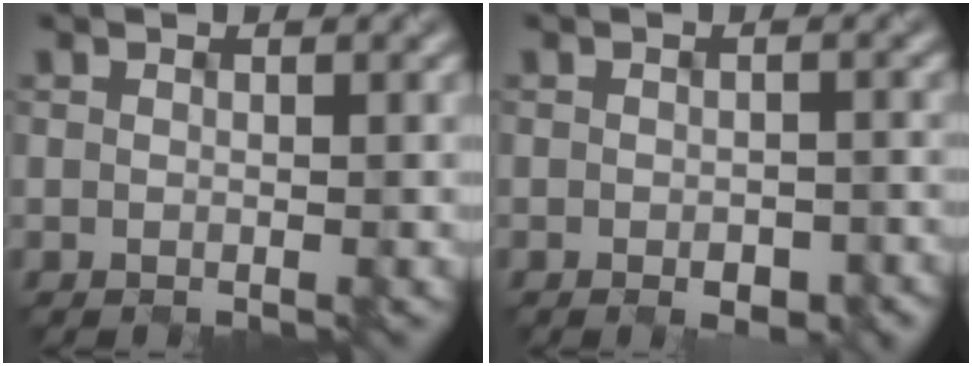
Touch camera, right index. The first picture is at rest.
{"total": 2.7, "force": [-1.4, 1.4, 1.9], "torque": [-0.026, -0.007, -0.010]}